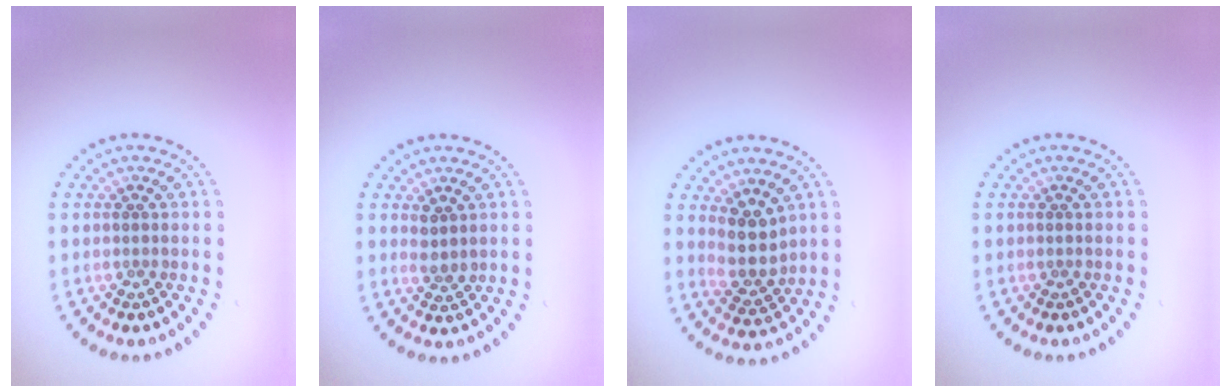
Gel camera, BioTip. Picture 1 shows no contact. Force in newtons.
{"total": 1.5, "press": 1.3, "slide": 0.6}
{"total": 3.2, "press": 2.7, "slide": 1.7}
{"total": 0.0}